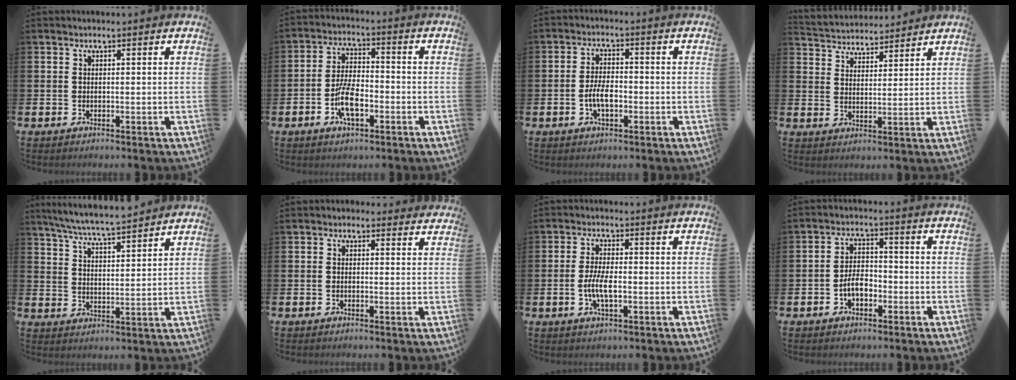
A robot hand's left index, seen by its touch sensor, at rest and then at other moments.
{"total": 6.1, "force": [-2.1, 2.7, 5.0], "torque": [-0.097, 0.007, -0.041]}
{"total": 4.0, "force": [-1.0, 2.0, 3.4], "torque": [-0.047, 0.000, -0.021]}
{"total": 4.3, "force": [4.2, 1.0, -0.5], "torque": [-0.013, -0.030, 0.073]}
{"total": 6.5, "force": [6.3, 0.1, 1.8], "torque": [-0.056, -0.034, 0.111]}
{"total": 0.7, "force": [0.4, 0.5, 0.1], "torque": [0.000, 0.003, 0.005]}
{"total": 4.2, "force": [-0.9, 1.5, 3.8], "torque": [-0.074, -0.005, -0.022]}
{"total": 3.7, "force": [-1.6, 2.2, 2.5], "torque": [-0.041, 0.003, -0.033]}